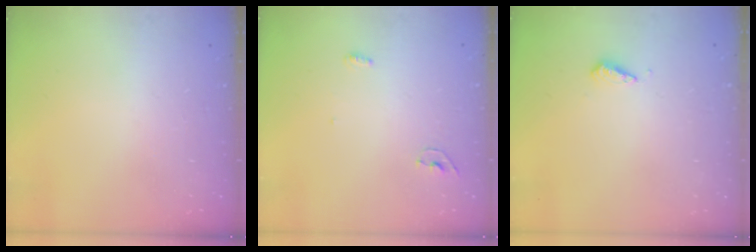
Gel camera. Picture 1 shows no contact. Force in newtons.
{"total": 6.4, "press": 4.1, "slide": 4.9}
{"total": 2.8, "press": 2.8, "slide": 0.7}